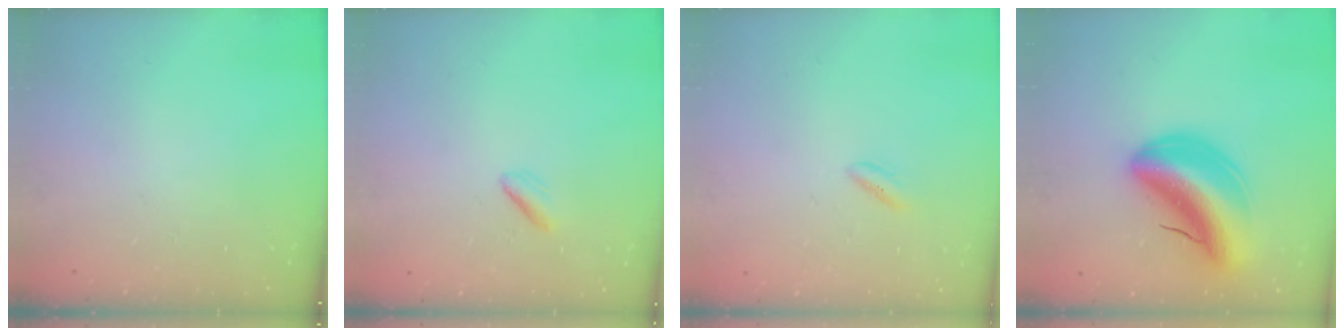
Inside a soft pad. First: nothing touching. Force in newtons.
{"total": 1.9, "press": 1.8, "slide": 0.6}
{"total": 1.8, "press": 1.6, "slide": 0.8}
{"total": 16.5, "press": 15.8, "slide": 4.8}